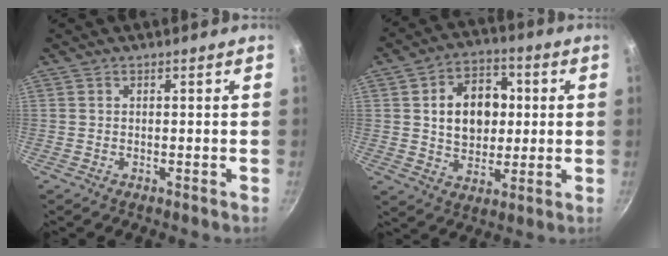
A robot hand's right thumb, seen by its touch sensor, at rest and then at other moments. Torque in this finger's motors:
{"motor_torque": [-0.54, 0.93, 0.55, 0.42, 0.13]}